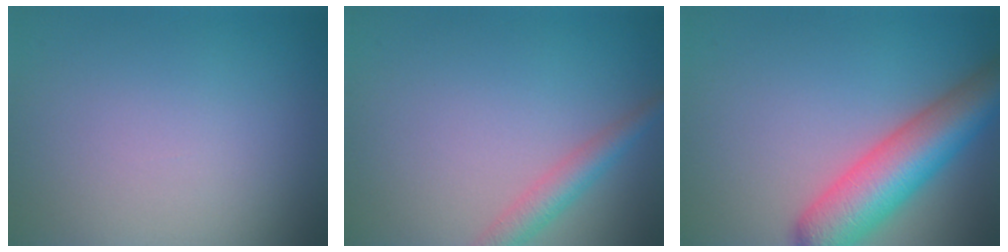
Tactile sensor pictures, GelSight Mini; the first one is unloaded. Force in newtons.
{"total": 2.7, "press": 2.7, "slide": 0.1}
{"total": 8.2, "press": 8.2, "slide": 0.3}